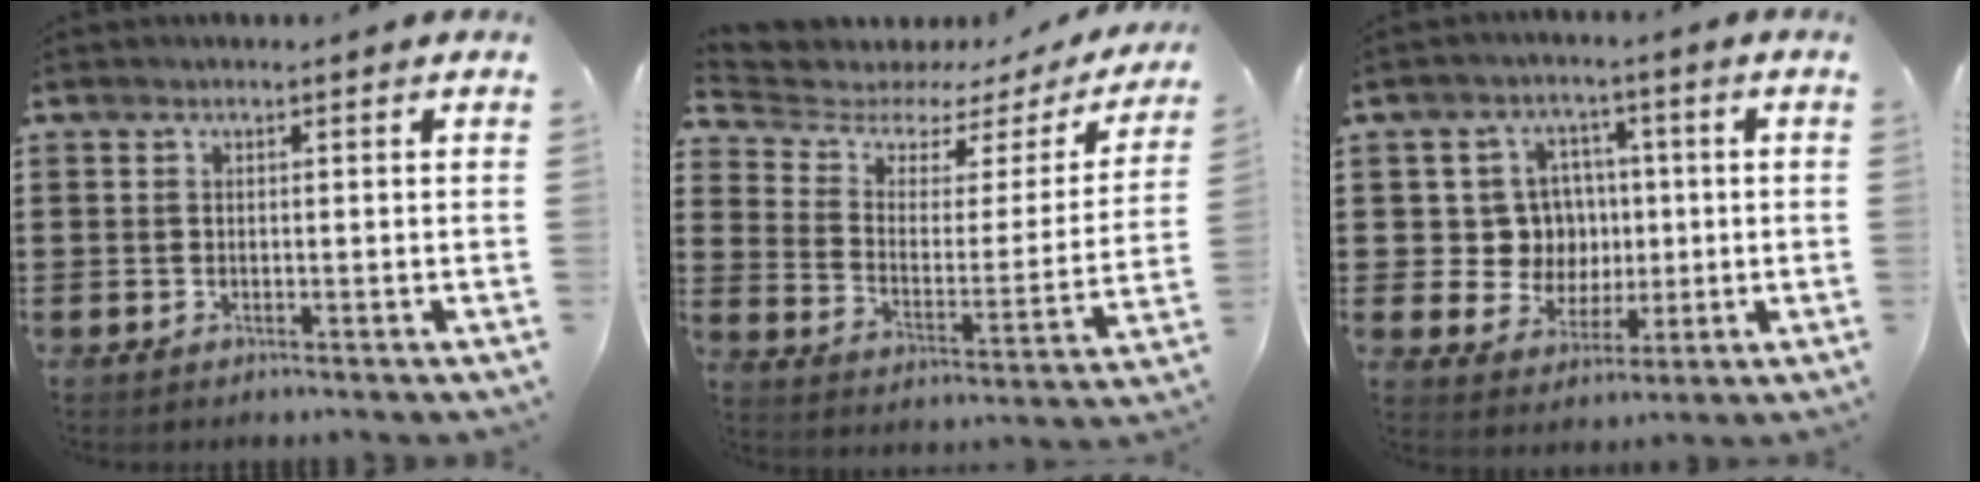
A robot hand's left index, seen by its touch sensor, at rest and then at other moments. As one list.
[{"total": 4.1, "force": [3.3, 2.1, 1.3], "torque": [-0.053, -0.024, 0.050]}, {"total": 8.2, "force": [1.1, 7.8, 2.4], "torque": [-0.059, 0.007, 0.026]}]